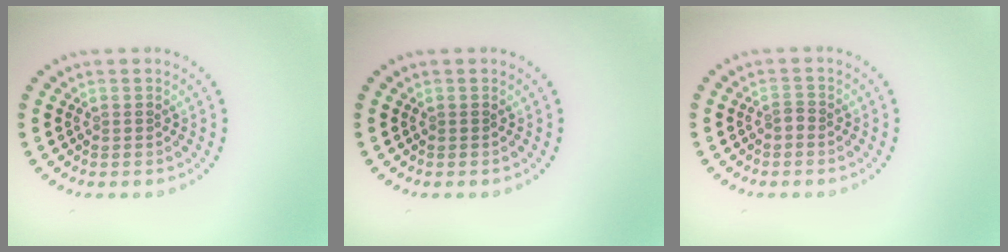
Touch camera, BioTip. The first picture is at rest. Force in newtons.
{"total": 0.0}
{"total": 0.9, "press": 0.6, "slide": 0.7}